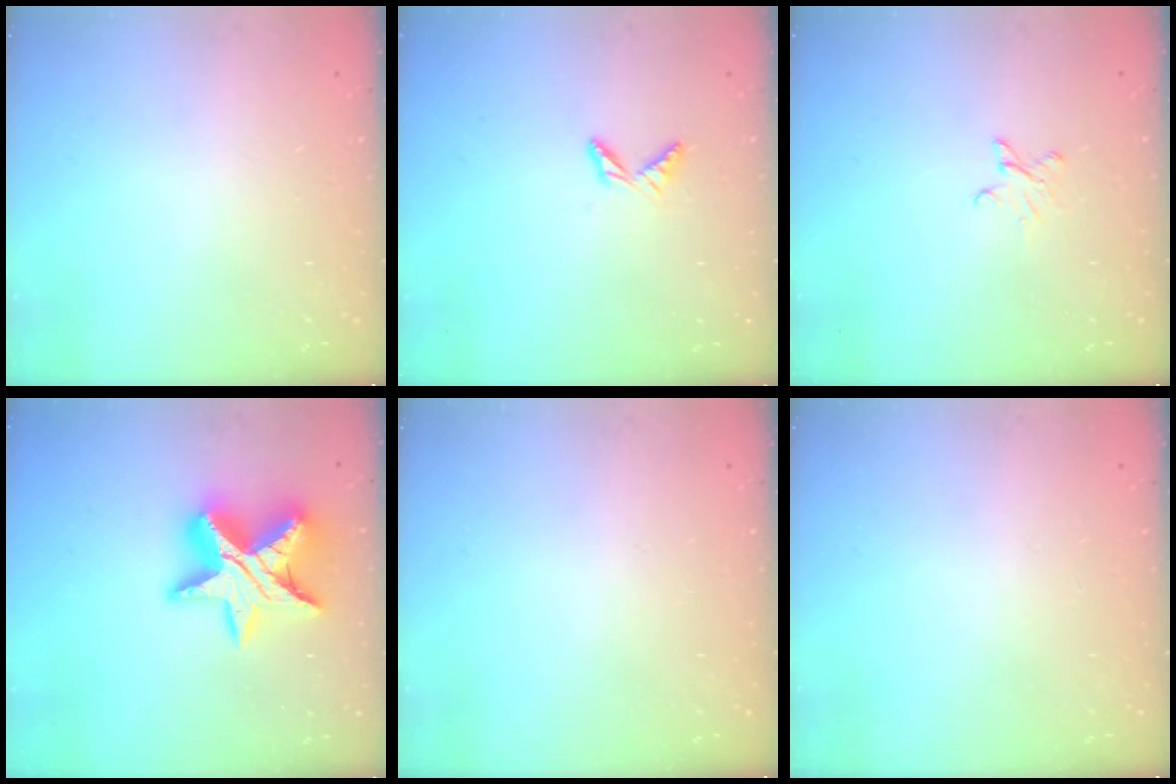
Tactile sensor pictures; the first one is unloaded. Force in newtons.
{"total": 4.7, "press": 4.7, "slide": 0.4}
{"total": 2.8, "press": 2.8, "slide": 0.3}
{"total": 17.1, "press": 17.1, "slide": 1.1}
{"total": 0.0}
{"total": 0.0}